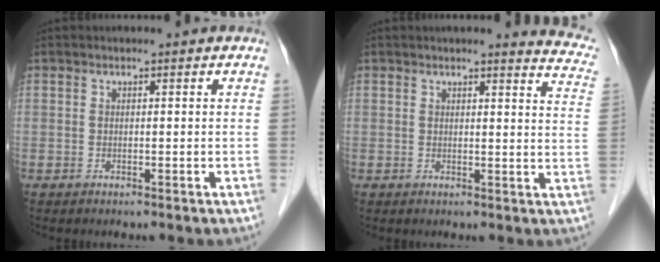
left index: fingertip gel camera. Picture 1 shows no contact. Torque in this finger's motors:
{"motor_torque": [0.35, -0.59, 0.06, 0.01]}